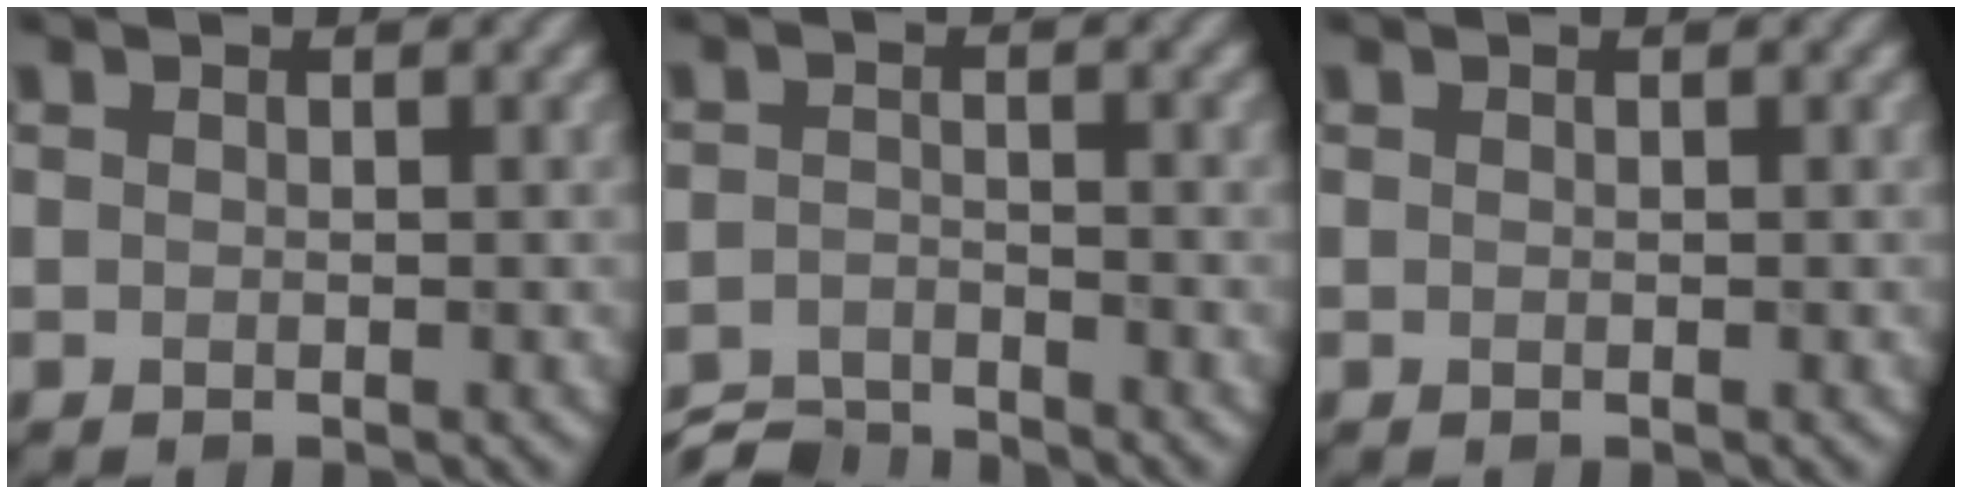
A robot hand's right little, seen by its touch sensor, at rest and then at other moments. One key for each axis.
{"total": 4.1, "fx": -3.9, "fy": 0.6, "fz": 0.9, "tx": -0.017, "ty": -0.007, "tz": -0.080}
{"total": 0.0}